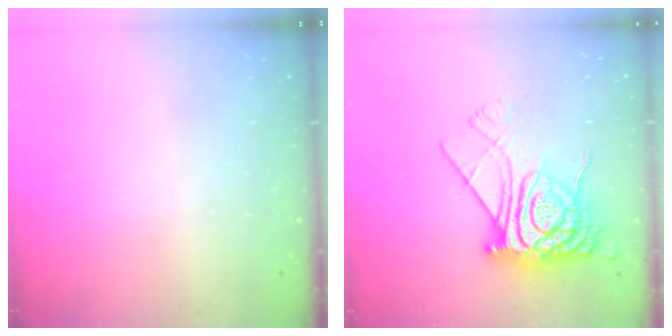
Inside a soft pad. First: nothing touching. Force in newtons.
{"total": 13.5, "press": 13.5, "slide": 1.2}